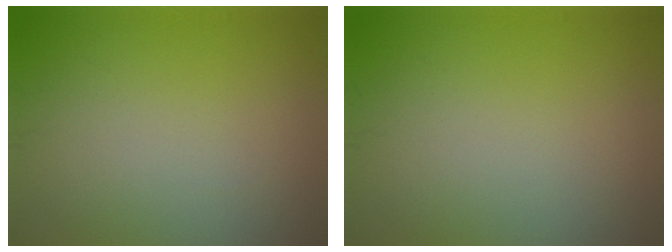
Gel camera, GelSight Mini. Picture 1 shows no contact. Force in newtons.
{"total": 0.0}